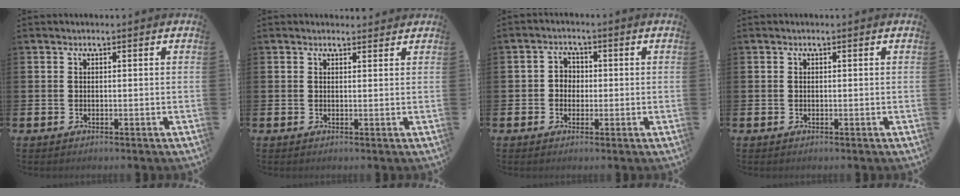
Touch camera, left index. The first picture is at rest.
{"total": 1.1, "force": [1.0, 0.3, 0.2], "torque": [0.010, -0.002, 0.016]}
{"total": 2.4, "force": [-0.2, 2.3, 0.8], "torque": [-0.007, 0.003, -0.013]}
{"total": 0.0}